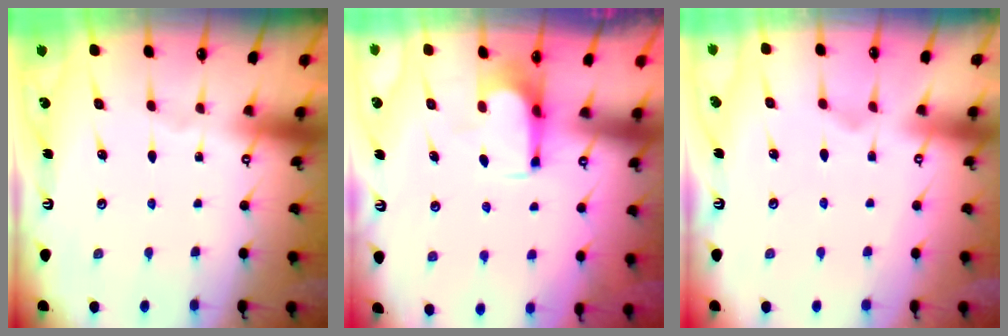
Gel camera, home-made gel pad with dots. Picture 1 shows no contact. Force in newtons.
{"total": 0.9, "press": 0.2, "slide": 0.9}
{"total": 1.2, "press": 0.7, "slide": 1.0}